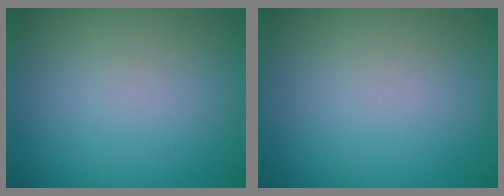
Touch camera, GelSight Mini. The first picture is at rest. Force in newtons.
{"total": 0.0}